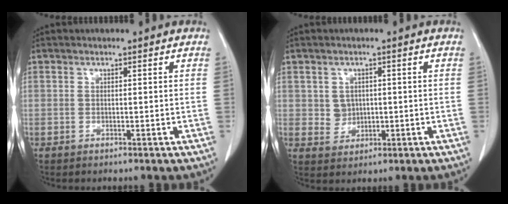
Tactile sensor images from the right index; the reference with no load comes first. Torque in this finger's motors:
{"motor_torque": [-0.12, 0.08, -0.03, 0.01]}